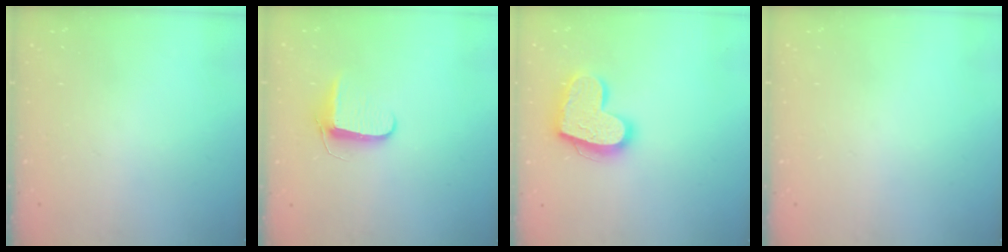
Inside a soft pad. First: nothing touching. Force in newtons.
{"total": 7.8, "press": 7.7, "slide": 1.1}
{"total": 17.6, "press": 17.6, "slide": 1.4}
{"total": 0.0}